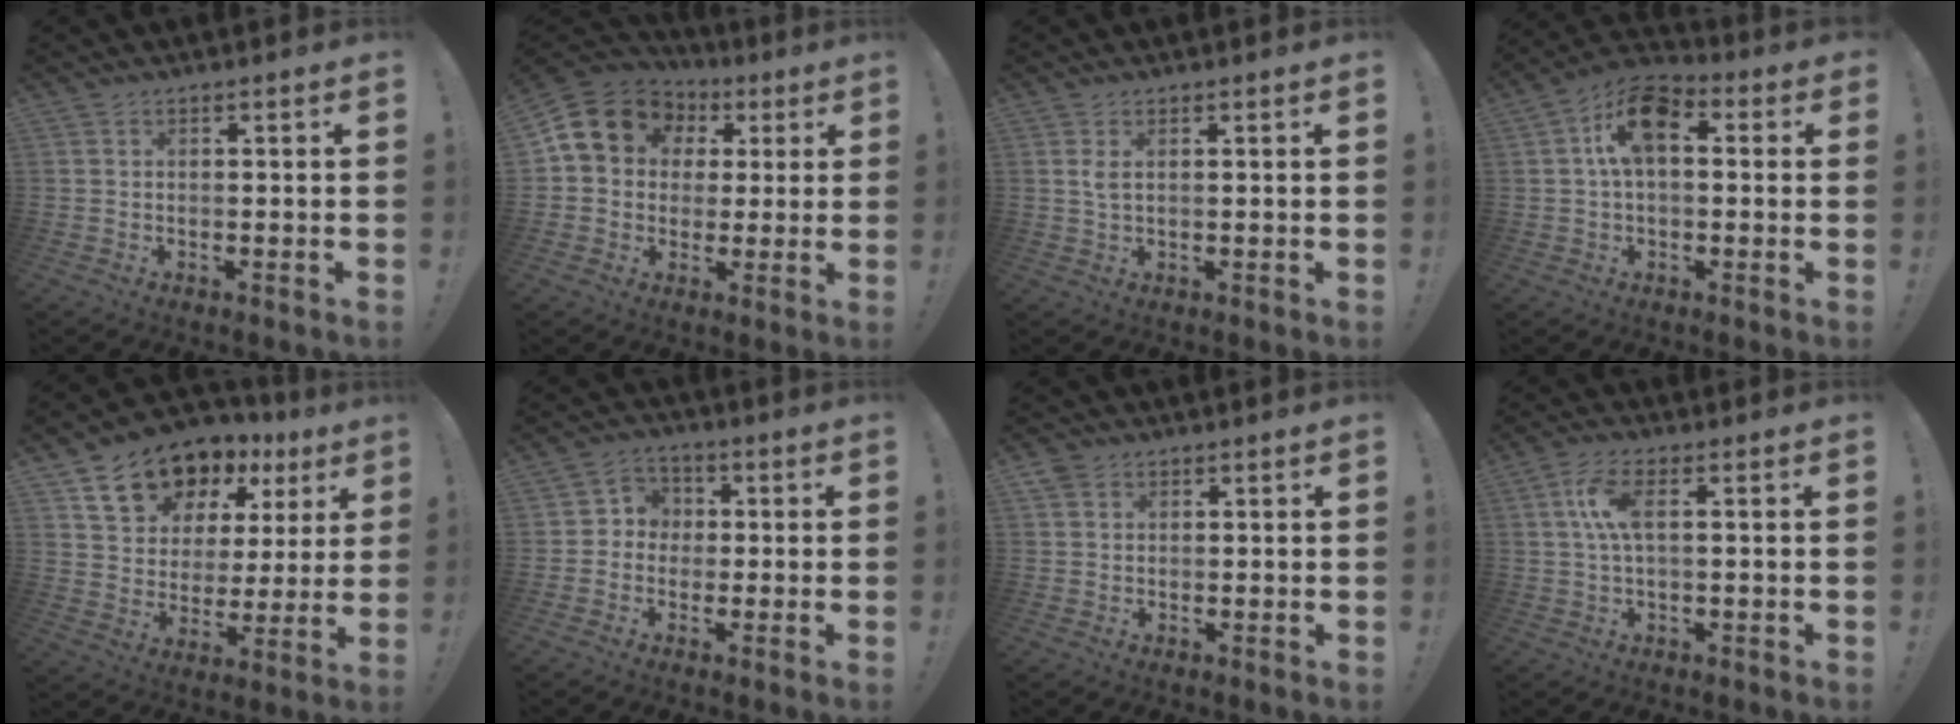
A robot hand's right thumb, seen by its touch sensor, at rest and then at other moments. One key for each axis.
{"total": 13.9, "fx": 4.5, "fy": 11.6, "fz": 6.3, "tx": -0.090, "ty": -0.008, "tz": 0.094}
{"total": 2.1, "fx": 0.8, "fy": 0.4, "fz": 1.9, "tx": -0.031, "ty": 0.000, "tz": 0.012}
{"total": 11.9, "fx": 2.7, "fy": 7.1, "fz": 9.1, "tx": -0.154, "ty": 0.013, "tz": 0.054}
{"total": 16.3, "fx": 10.7, "fy": 10.4, "fz": 6.5, "tx": -0.103, "ty": -0.063, "tz": 0.205}
{"total": 5.6, "fx": -1.1, "fy": 5.3, "fz": 1.2, "tx": -0.023, "ty": 0.020, "tz": -0.016}
{"total": 3.2, "fx": 1.8, "fy": 2.5, "fz": 0.9, "tx": -0.009, "ty": -0.007, "tz": 0.032}
{"total": 7.5, "fx": 1.2, "fy": 2.9, "fz": 6.8, "tx": -0.133, "ty": -0.002, "tz": 0.019}